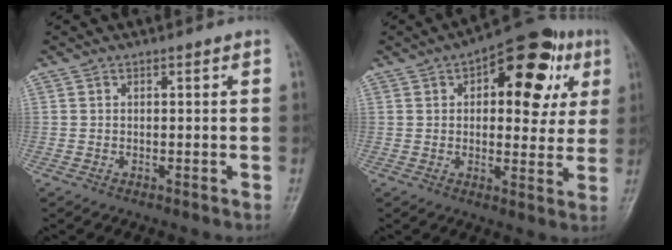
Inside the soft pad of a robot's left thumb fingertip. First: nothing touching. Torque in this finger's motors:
{"motor_torque": [0.92, 1.53, 0.55, 0.24, 0.11]}